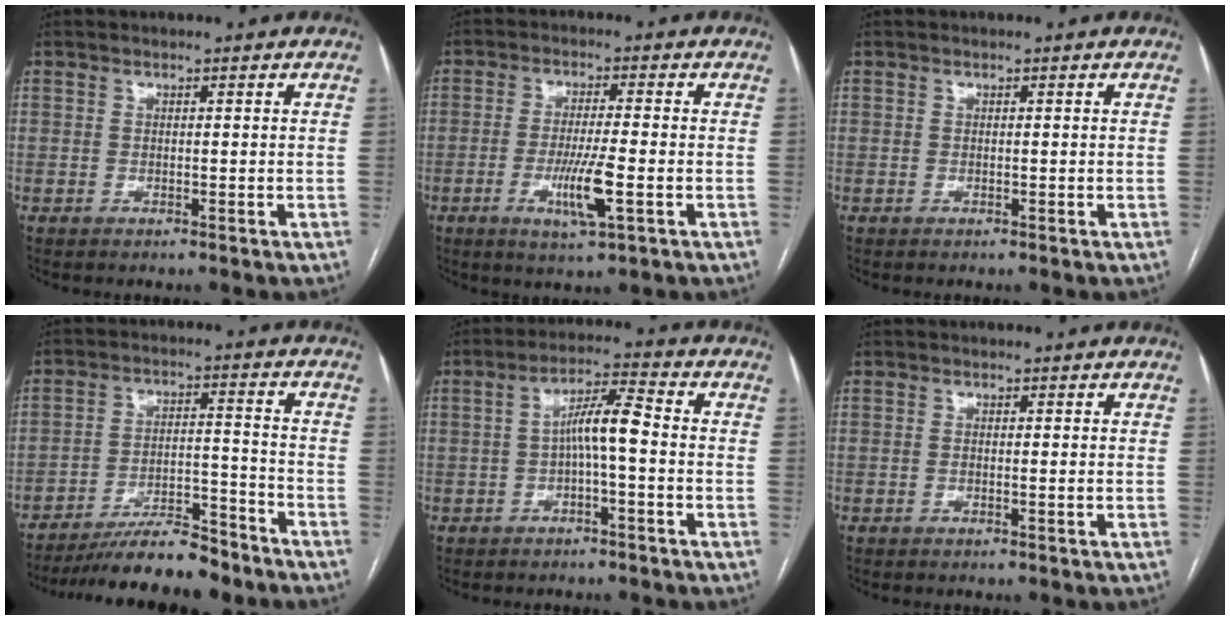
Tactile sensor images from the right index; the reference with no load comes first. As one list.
[{"total": 7.3, "force": [-2.3, 0.3, 6.9], "torque": [-0.129, -0.015, -0.040]}, {"total": 0.0}, {"total": 11.6, "force": [-10.3, 1.9, 5.0], "torque": [-0.072, 0.007, -0.173]}, {"total": 6.1, "force": [-0.7, 0.7, 6.0], "torque": [-0.103, 0.022, -0.014]}, {"total": 0.8, "force": [-0.1, 0.1, 0.8], "torque": [-0.015, -0.001, -0.001]}]